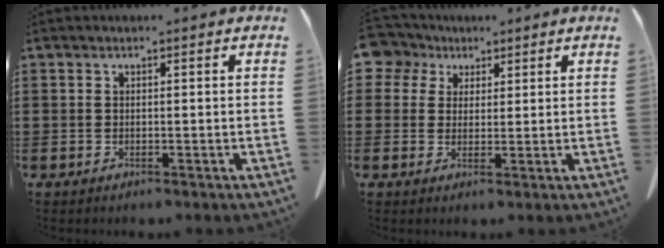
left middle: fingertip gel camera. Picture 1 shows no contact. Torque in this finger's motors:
{"motor_torque": [0.01, 0.00, 0.00, 0.00]}